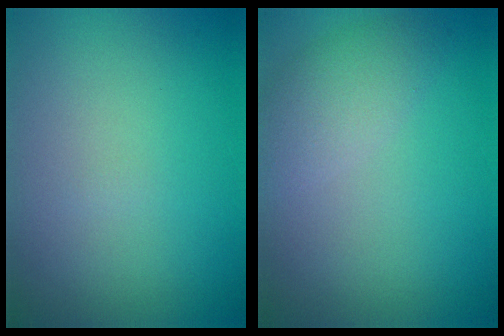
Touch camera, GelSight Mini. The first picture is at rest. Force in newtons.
{"total": 3.0, "press": 3.0, "slide": 0.1}